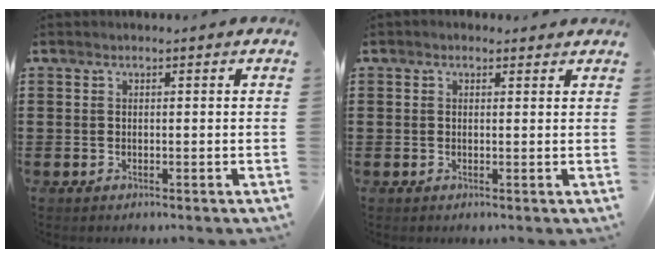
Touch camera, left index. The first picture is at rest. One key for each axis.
{"total": 0.8, "fx": 0.6, "fy": 0.6, "fz": 0.2, "tx": -0.005, "ty": 0.006, "tz": 0.010}